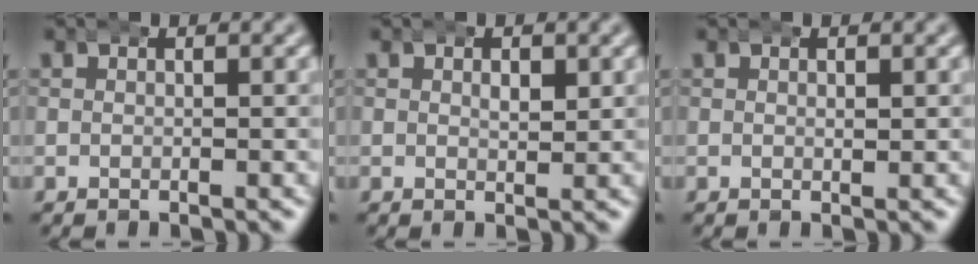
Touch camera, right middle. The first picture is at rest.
{"total": 1.4, "force": [0.6, 0.7, 1.0], "torque": [-0.011, -0.002, 0.008]}
{"total": 0.5, "force": [0.2, 0.3, 0.4], "torque": [-0.005, -0.001, 0.002]}